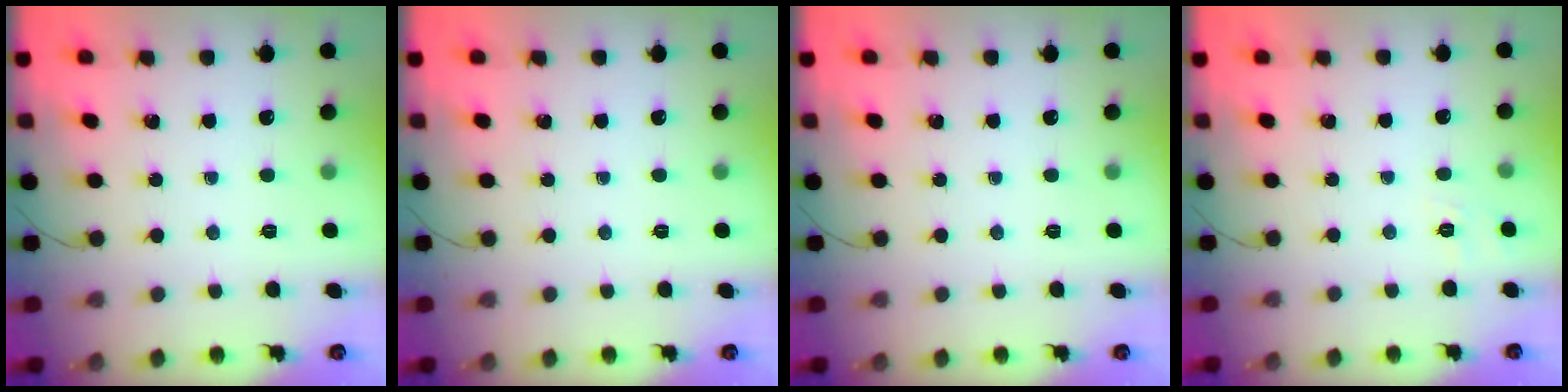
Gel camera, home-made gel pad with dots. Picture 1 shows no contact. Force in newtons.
{"total": 0.0}
{"total": 0.0}
{"total": 7.8, "press": 7.5, "slide": 2.2}